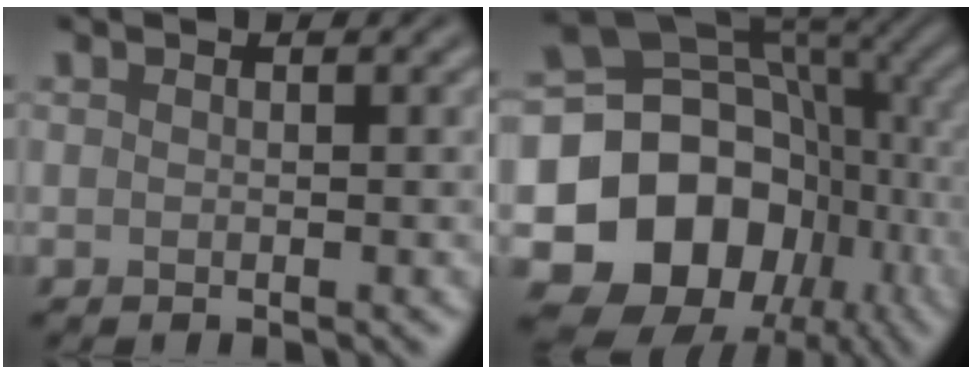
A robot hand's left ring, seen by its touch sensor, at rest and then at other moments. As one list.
[{"total": 16.1, "force": [-4.6, 12.9, 8.4], "torque": [-0.162, 0.006, -0.085]}]